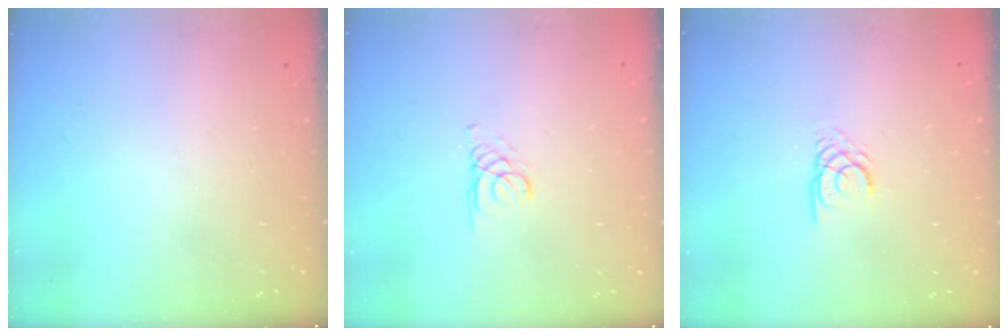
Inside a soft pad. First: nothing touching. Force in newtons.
{"total": 2.1, "press": 2.1, "slide": 0.2}
{"total": 2.7, "press": 2.7, "slide": 0.1}